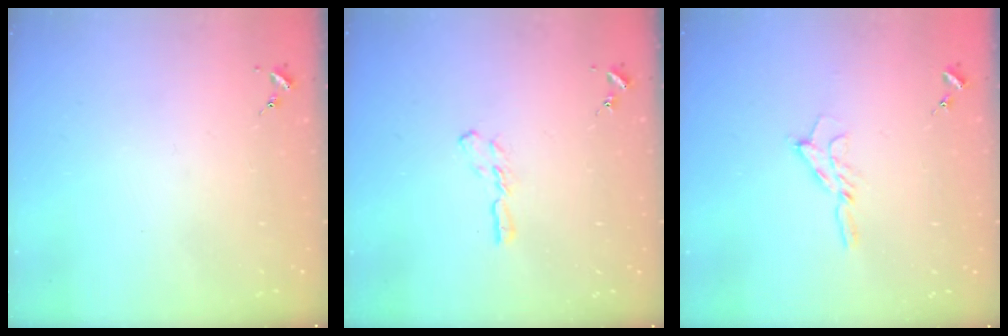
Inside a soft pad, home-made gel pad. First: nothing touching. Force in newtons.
{"total": 5.6, "press": 5.5, "slide": 0.4}
{"total": 6.5, "press": 6.5, "slide": 0.7}